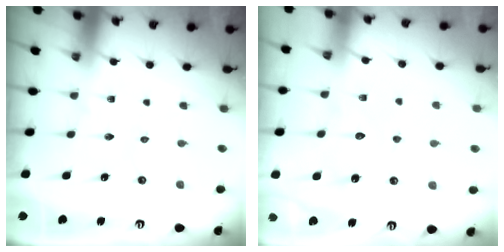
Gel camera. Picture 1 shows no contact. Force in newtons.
{"total": 7.8, "press": 7.7, "slide": 0.7}